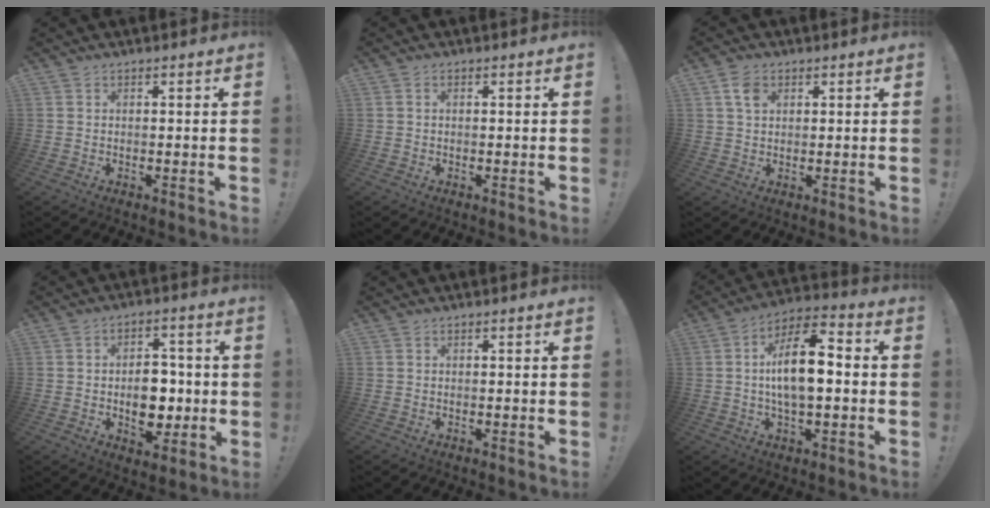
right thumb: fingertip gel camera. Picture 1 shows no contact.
{"total": 0.5, "force": [-0.1, 0.3, 0.5], "torque": [-0.016, 0.005, 0.000]}
{"total": 4.7, "force": [2.0, 3.2, 2.8], "torque": [-0.046, -0.002, 0.037]}
{"total": 11.2, "force": [-1.6, 7.9, 7.8], "torque": [-0.113, 0.014, -0.023]}
{"total": 0.0}
{"total": 13.7, "force": [-0.2, 6.0, 12.3], "torque": [-0.215, 0.008, -0.008]}